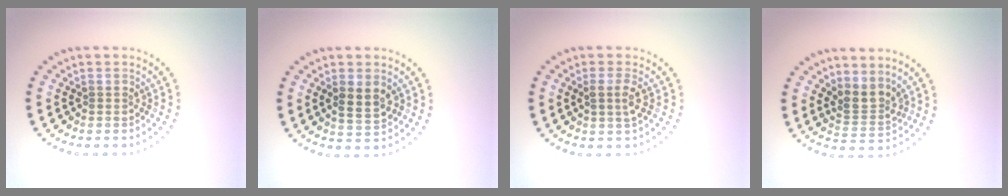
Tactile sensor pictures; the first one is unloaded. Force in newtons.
{"total": 2.5, "press": 2.5, "slide": 0.4}
{"total": 1.6, "press": 1.4, "slide": 0.7}
{"total": 2.6, "press": 1.9, "slide": 1.8}